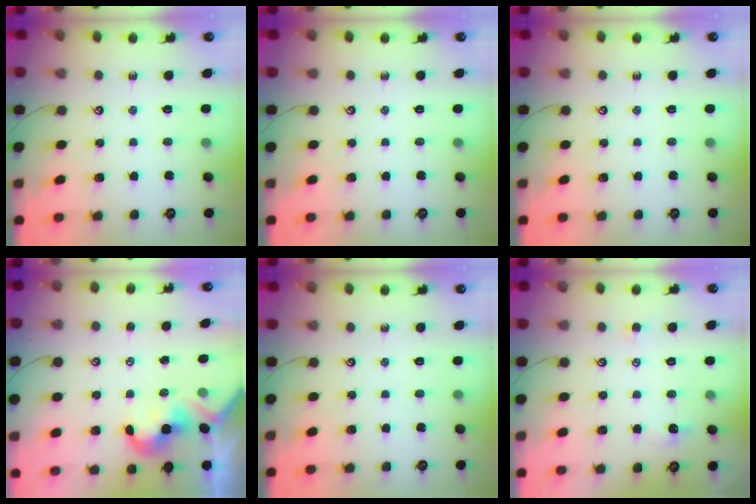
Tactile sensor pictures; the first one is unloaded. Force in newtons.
{"total": 0.0}
{"total": 0.0}
{"total": 2.1, "press": 2.1, "slide": 0.3}
{"total": 0.0}
{"total": 0.6, "press": 0.2, "slide": 0.6}